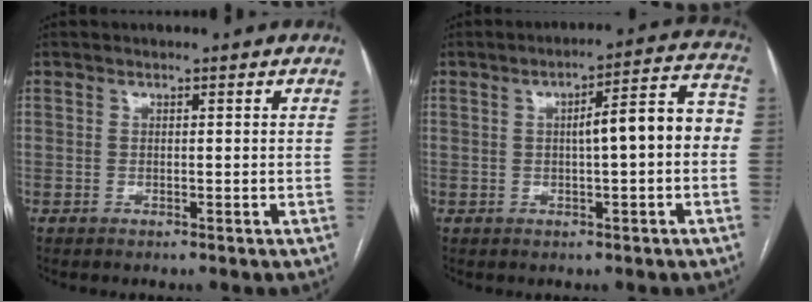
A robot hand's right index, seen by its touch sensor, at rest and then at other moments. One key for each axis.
{"total": 9.1, "fx": -0.3, "fy": 1.3, "fz": 9.0, "tx": -0.120, "ty": 0.037, "tz": -0.005}